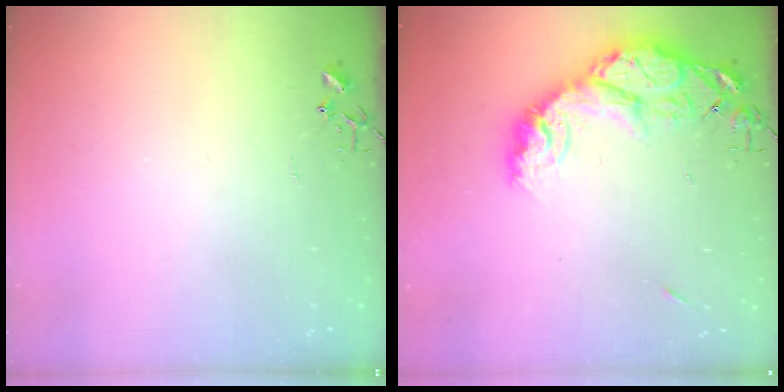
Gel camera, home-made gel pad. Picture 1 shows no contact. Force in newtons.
{"total": 15.3, "press": 15.2, "slide": 1.3}